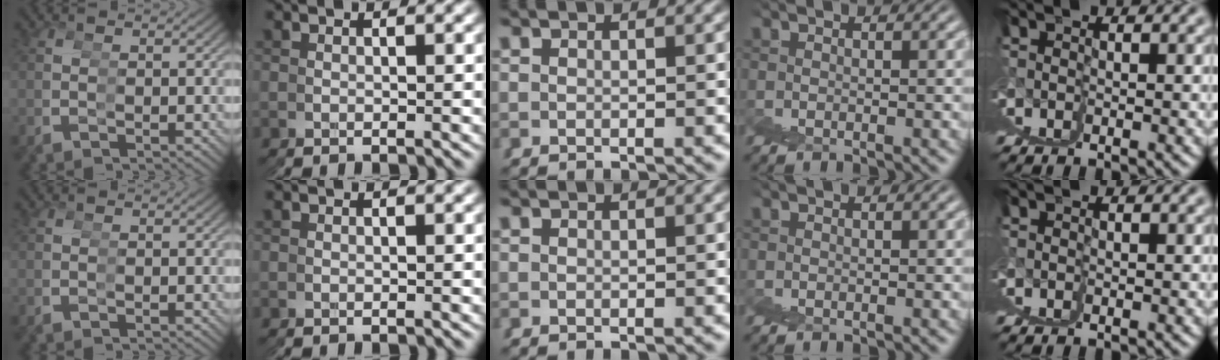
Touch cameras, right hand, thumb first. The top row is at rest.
{}